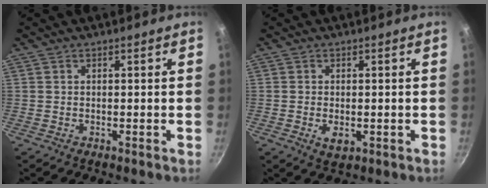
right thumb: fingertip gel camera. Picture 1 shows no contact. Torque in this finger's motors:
{"motor_torque": [-0.28, 0.15, 0.11, 0.26, 0.10]}